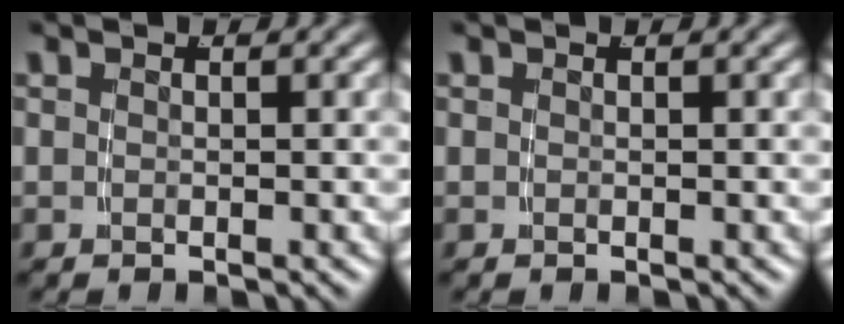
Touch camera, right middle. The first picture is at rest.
{"total": 0.0}